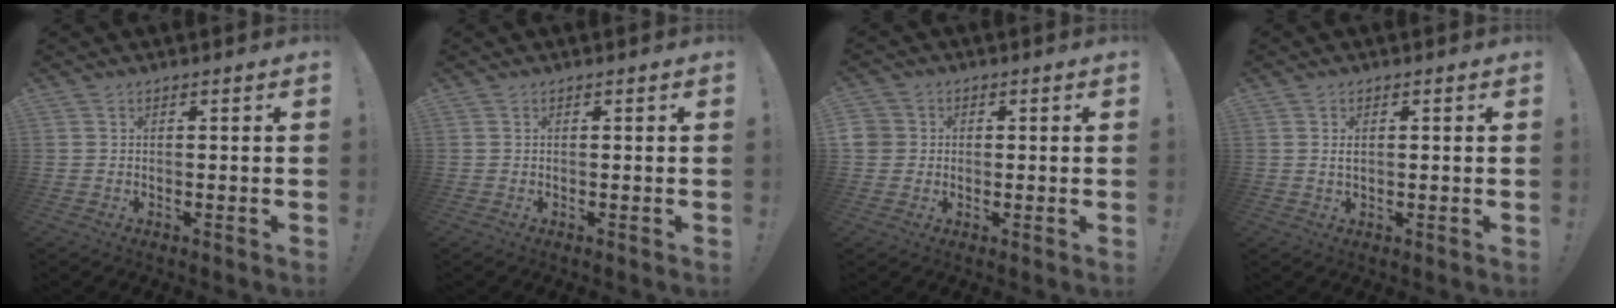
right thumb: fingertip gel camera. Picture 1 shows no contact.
{"total": 0.0}
{"total": 3.8, "force": [0.4, 3.7, 0.9], "torque": [-0.023, 0.005, 0.007]}
{"total": 1.7, "force": [0.6, 0.7, 1.4], "torque": [-0.022, 0.000, 0.009]}